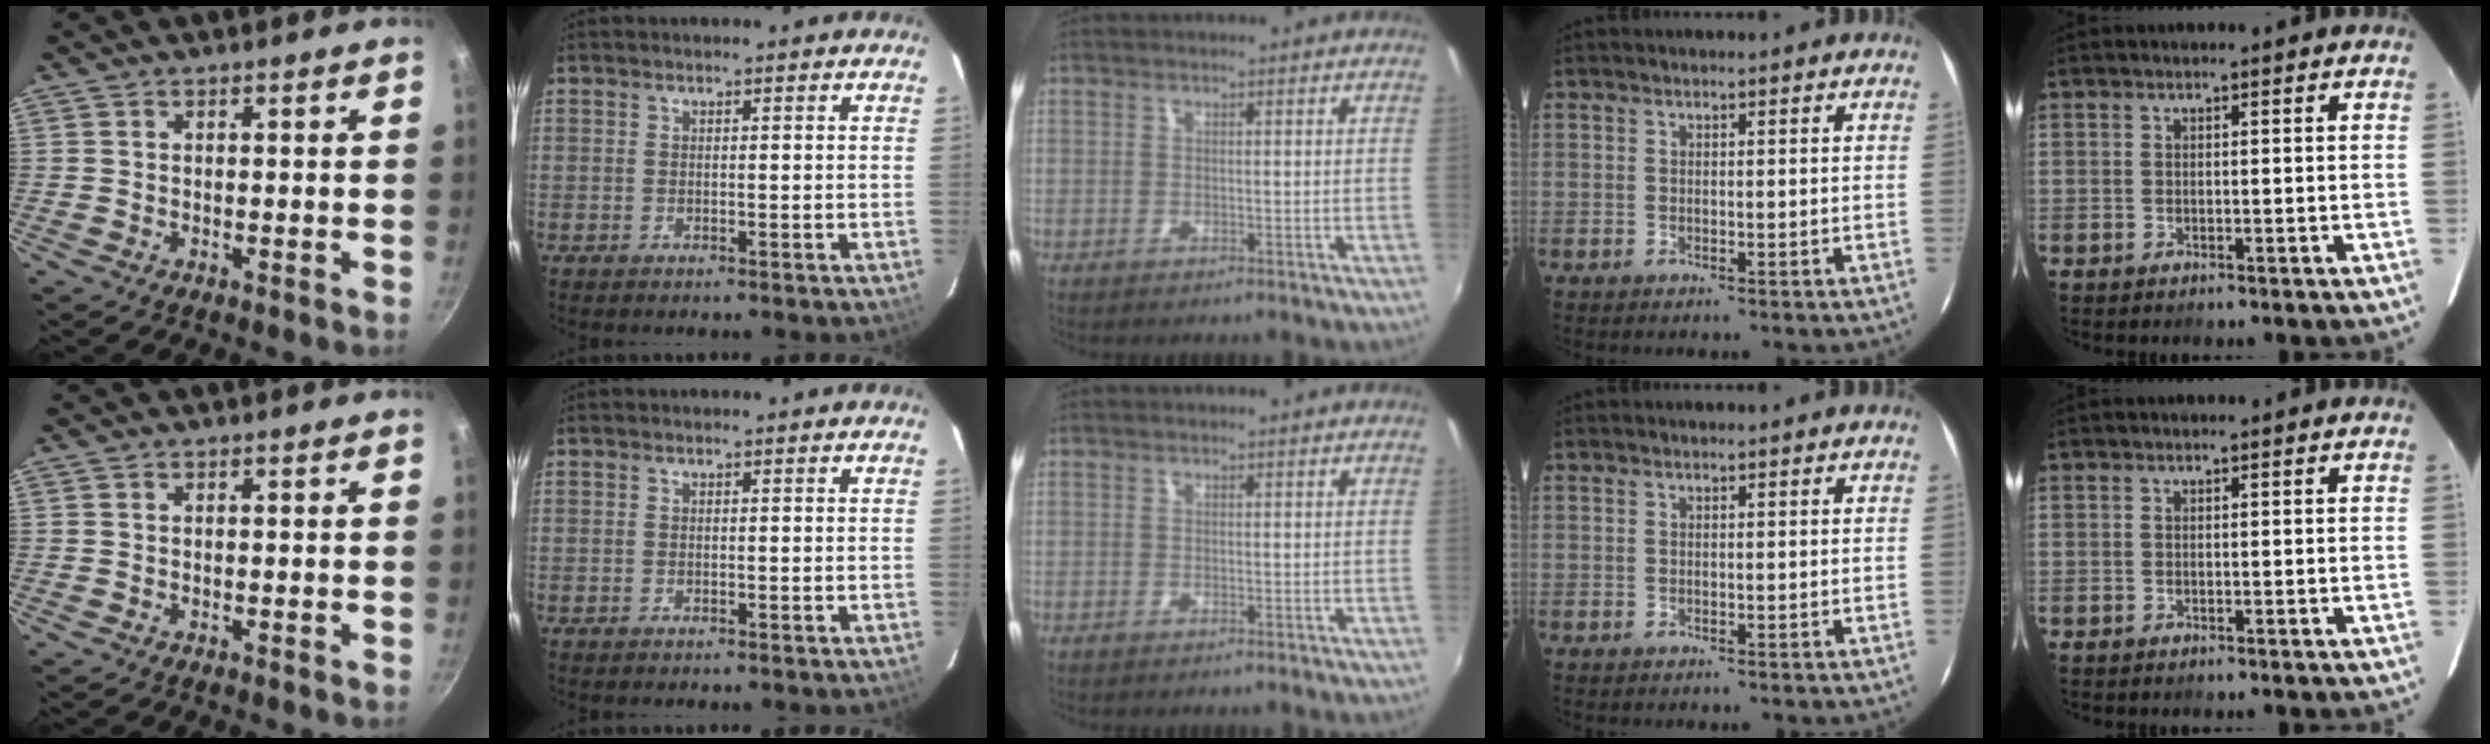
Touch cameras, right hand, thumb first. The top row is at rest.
{}